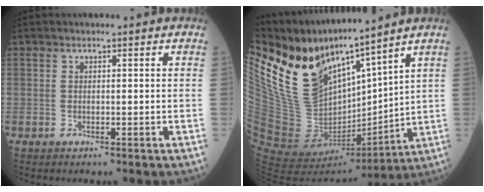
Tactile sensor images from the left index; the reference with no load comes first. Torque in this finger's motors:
{"motor_torque": [1.05, -1.08, 0.43, 0.15]}